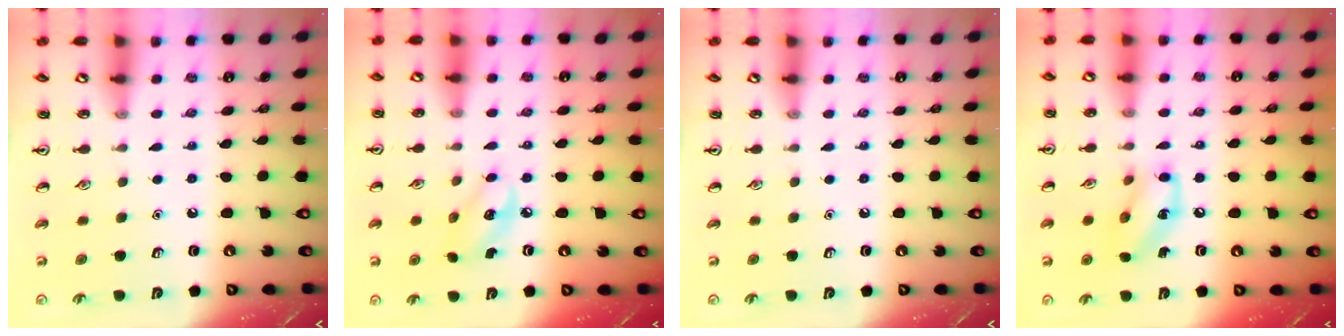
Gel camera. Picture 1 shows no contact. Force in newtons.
{"total": 5.4, "press": 5.3, "slide": 0.8}
{"total": 0.0}
{"total": 10.5, "press": 10.4, "slide": 1.5}